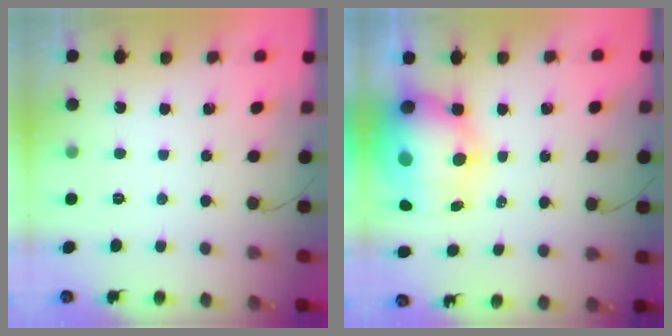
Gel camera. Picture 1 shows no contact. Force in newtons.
{"total": 15.7, "press": 15.3, "slide": 3.8}